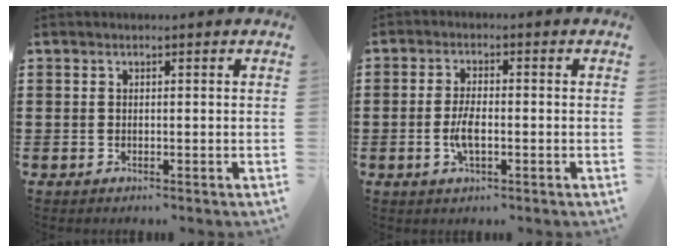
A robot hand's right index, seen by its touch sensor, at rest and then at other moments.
{"total": 4.3, "force": [-0.9, 1.6, 3.8], "torque": [-0.081, -0.001, -0.020]}